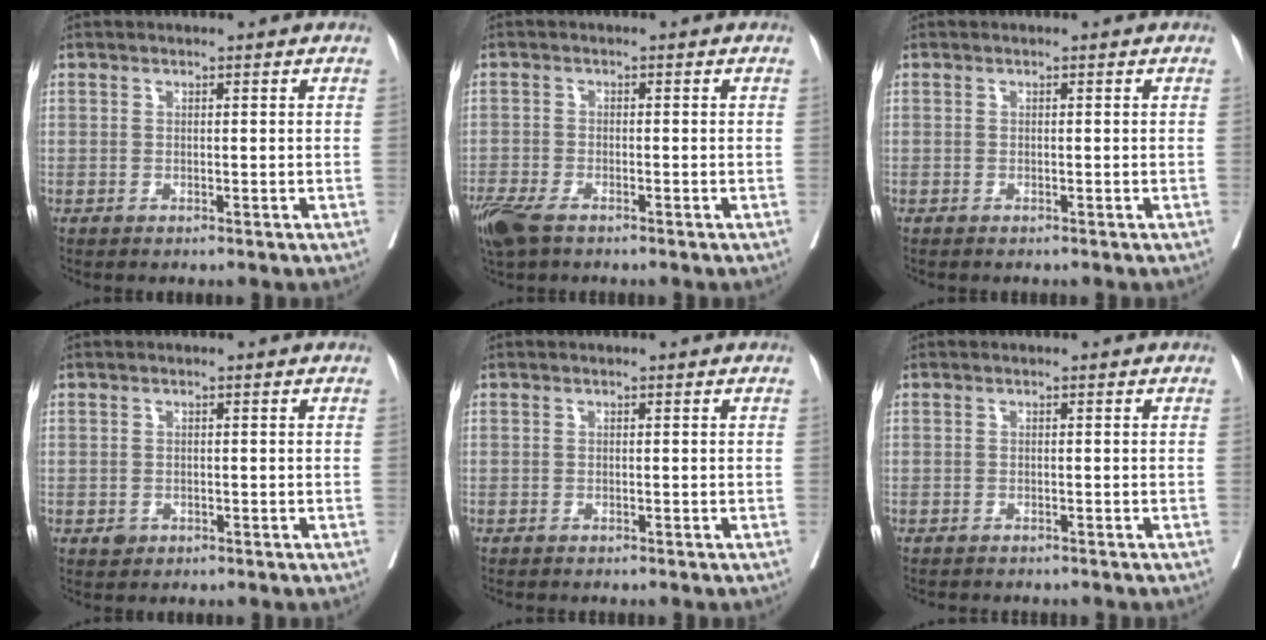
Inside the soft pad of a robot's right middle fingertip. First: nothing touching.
{"total": 6.9, "force": [-4.9, 2.5, 4.2], "torque": [-0.088, -0.016, -0.090]}
{"total": 0.5, "force": [-0.5, 0.1, 0.1], "torque": [-0.002, 0.000, -0.009]}
{"total": 1.1, "force": [-0.5, 0.9, 0.3], "torque": [-0.001, 0.003, -0.004]}
{"total": 1.6, "force": [-1.5, 0.3, 0.6], "torque": [-0.012, -0.002, -0.018]}
{"total": 3.9, "force": [-3.6, 1.0, 1.3], "torque": [-0.018, -0.003, -0.045]}